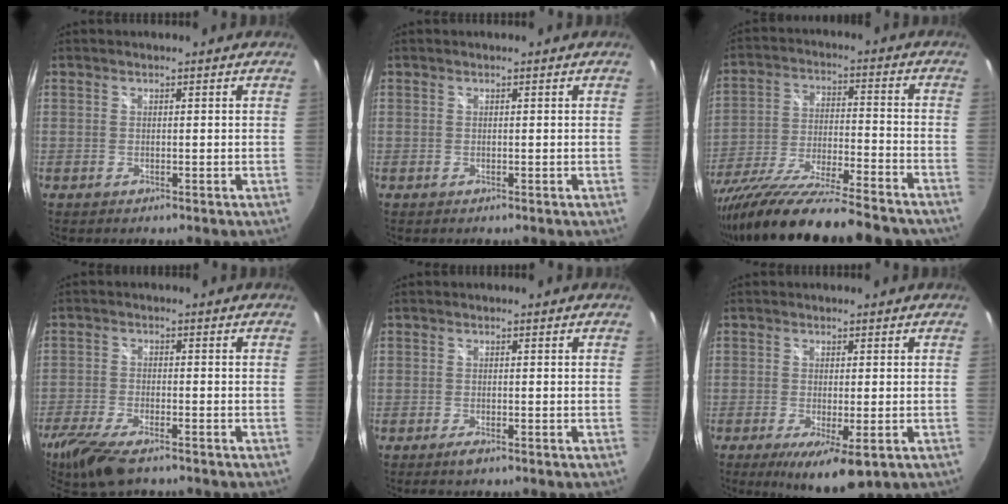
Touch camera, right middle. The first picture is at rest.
{"total": 0.0}
{"total": 25.1, "force": [-20.9, 3.0, 13.5], "torque": [-0.249, -0.076, -0.331]}
{"total": 12.2, "force": [-9.1, 3.8, 7.2], "torque": [-0.172, -0.043, -0.168]}
{"total": 1.6, "force": [-1.2, 0.4, 1.0], "torque": [-0.021, -0.003, -0.022]}
{"total": 8.0, "force": [-3.9, 2.0, 6.7], "torque": [-0.122, -0.029, -0.055]}